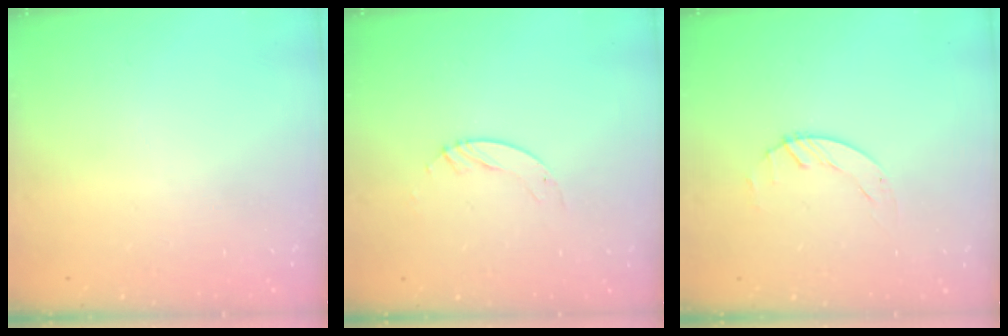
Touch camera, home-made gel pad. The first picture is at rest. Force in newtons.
{"total": 3.1, "press": 3.1, "slide": 0.3}
{"total": 0.8, "press": 0.8, "slide": 0.2}